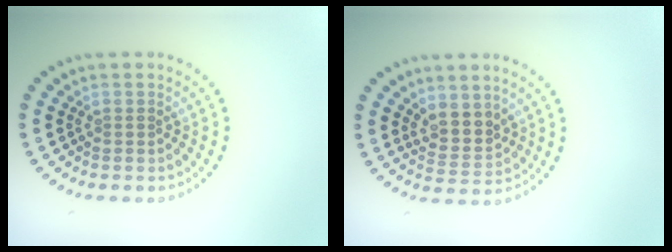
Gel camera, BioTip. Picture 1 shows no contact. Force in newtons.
{"total": 2.5, "press": 1.9, "slide": 1.5}